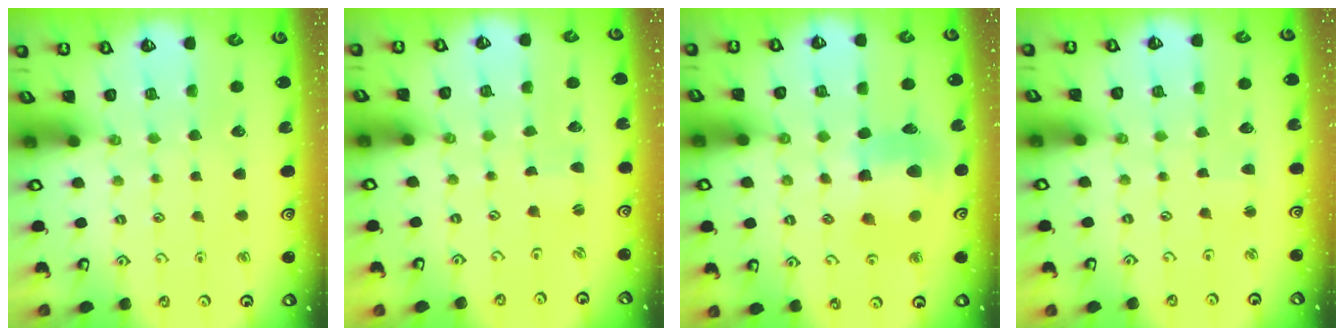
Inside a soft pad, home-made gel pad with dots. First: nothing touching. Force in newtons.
{"total": 0.0}
{"total": 10.9, "press": 10.8, "slide": 1.4}
{"total": 1.3, "press": 1.3, "slide": 0.2}